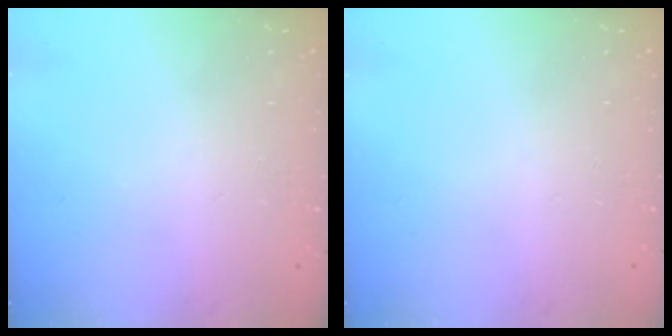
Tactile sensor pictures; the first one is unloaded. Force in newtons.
{"total": 0.0}